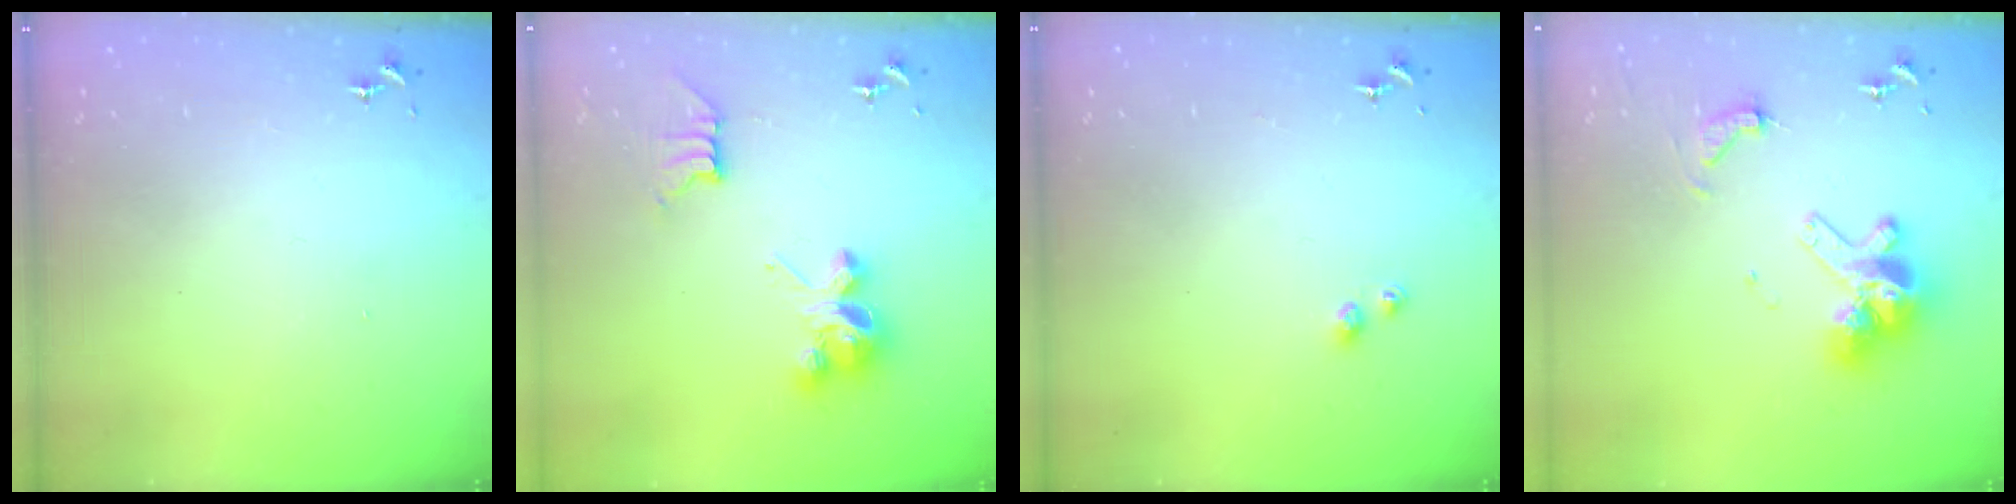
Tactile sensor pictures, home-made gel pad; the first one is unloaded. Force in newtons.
{"total": 9.0, "press": 9.0, "slide": 0.7}
{"total": 4.6, "press": 4.6, "slide": 0.3}
{"total": 15.2, "press": 15.1, "slide": 1.8}